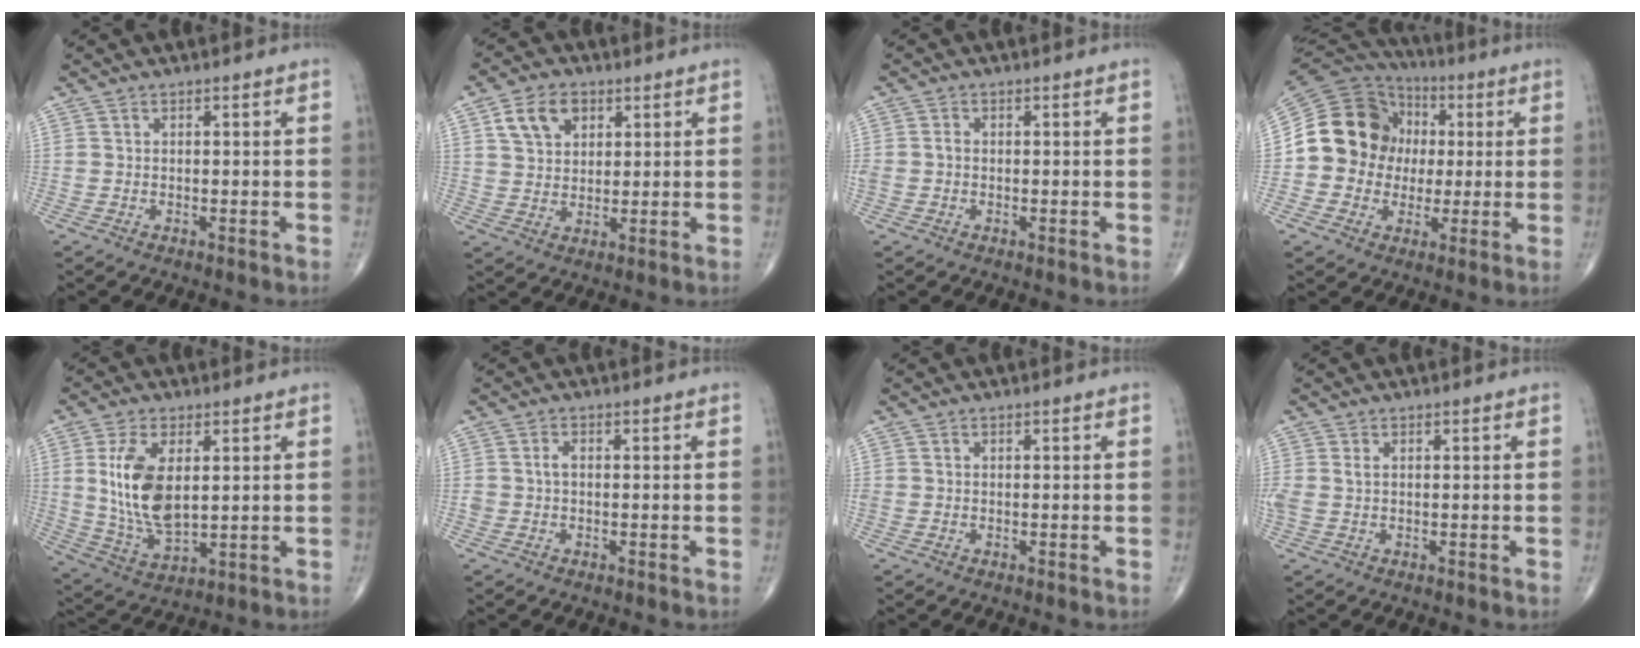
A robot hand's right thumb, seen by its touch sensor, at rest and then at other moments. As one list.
[{"total": 7.9, "force": [3.4, 5.5, 4.5], "torque": [-0.059, -0.007, 0.062]}, {"total": 1.8, "force": [-0.2, 1.4, 1.1], "torque": [-0.023, 0.005, -0.005]}, {"total": 16.2, "force": [0.5, 14.5, 7.1], "torque": [-0.100, 0.031, 0.008]}, {"total": 13.2, "force": [2.4, 6.8, 11.1], "torque": [-0.212, -0.019, 0.058]}, {"total": 1.7, "force": [-0.1, 1.1, 1.3], "torque": [-0.022, 0.004, -0.003]}, {"total": 0.5, "force": [-0.1, 0.5, 0.2], "torque": [0.001, 0.003, -0.001]}, {"total": 2.5, "force": [0.3, 1.6, 1.9], "torque": [-0.063, 0.009, 0.009]}]